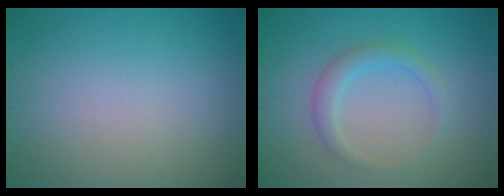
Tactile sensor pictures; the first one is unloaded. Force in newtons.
{"total": 2.3, "press": 2.3, "slide": 0.2}